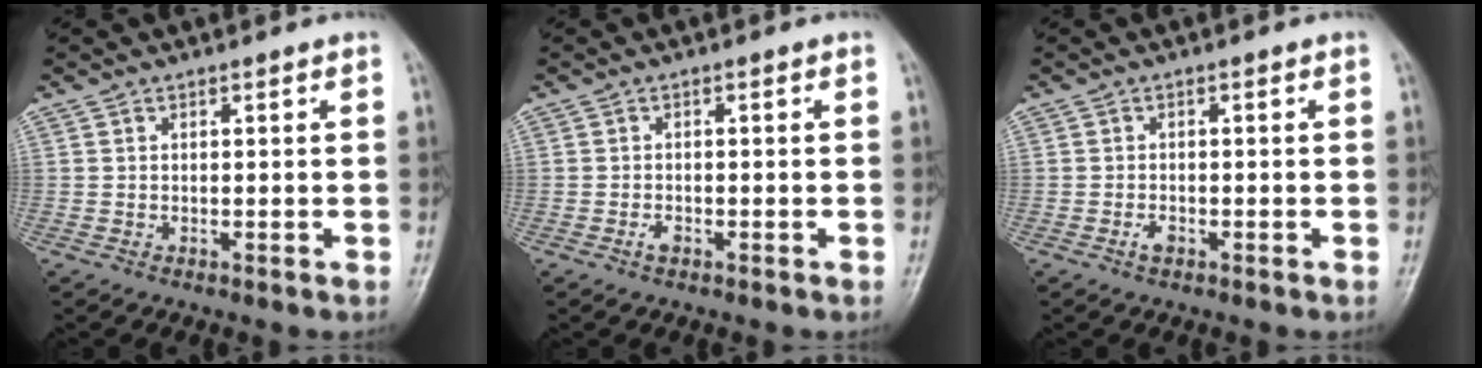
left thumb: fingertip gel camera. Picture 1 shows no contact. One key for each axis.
{"total": 1.3, "fx": -0.9, "fy": 0.7, "fz": 0.7, "tx": -0.014, "ty": 0.005, "tz": -0.019}
{"total": 1.5, "fx": -1.0, "fy": 0.7, "fz": 0.8, "tx": -0.016, "ty": 0.005, "tz": -0.020}